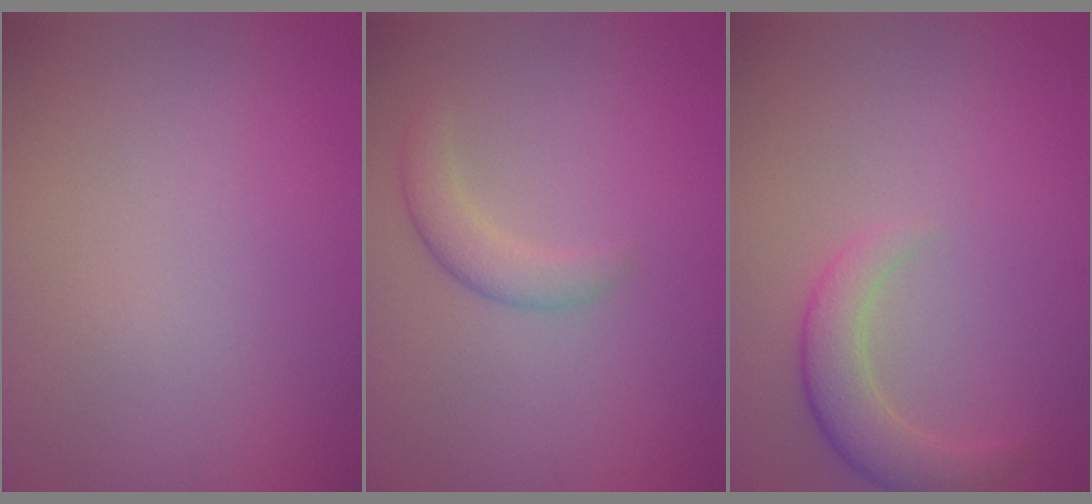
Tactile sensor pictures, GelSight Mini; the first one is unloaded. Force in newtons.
{"total": 2.3, "press": 2.3, "slide": 0.1}
{"total": 3.0, "press": 3.0, "slide": 0.4}